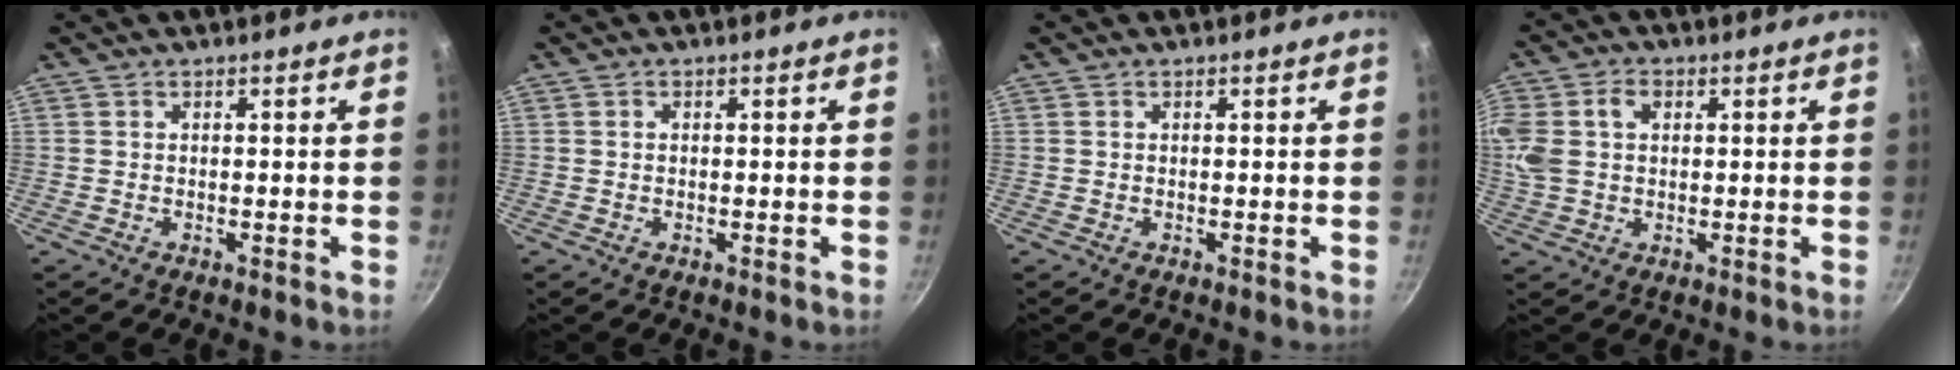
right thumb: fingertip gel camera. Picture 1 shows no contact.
{"total": 0.5, "force": [0.1, 0.5, 0.3], "torque": [-0.006, 0.004, 0.001]}
{"total": 0.0}
{"total": 15.3, "force": [3.4, 11.6, 9.4], "torque": [-0.217, 0.035, 0.058]}